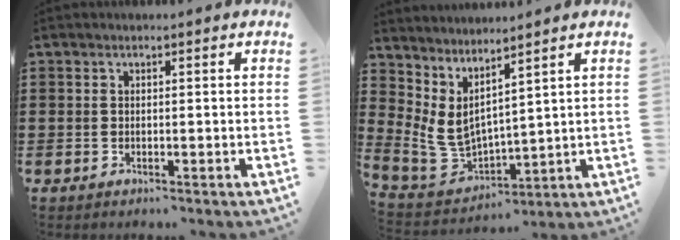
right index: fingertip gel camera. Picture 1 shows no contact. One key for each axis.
{"total": 4.6, "fx": 2.8, "fy": 2.8, "fz": 2.5, "tx": -0.096, "ty": -0.037, "tz": 0.043}